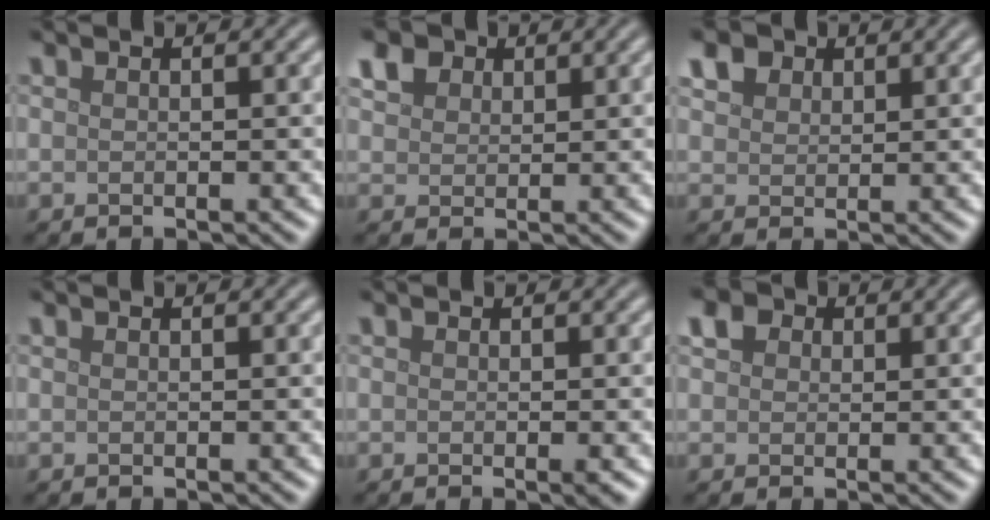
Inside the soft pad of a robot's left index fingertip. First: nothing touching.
{"total": 2.9, "force": [1.7, 2.0, 1.2], "torque": [-0.034, 0.009, 0.031]}
{"total": 3.1, "force": [1.9, 2.1, 1.3], "torque": [-0.035, 0.006, 0.032]}
{"total": 0.0}
{"total": 0.8, "force": [-0.1, 0.1, 0.8], "torque": [-0.012, -0.003, -0.003]}
{"total": 2.0, "force": [0.8, 1.6, 0.8], "torque": [-0.017, 0.004, 0.010]}